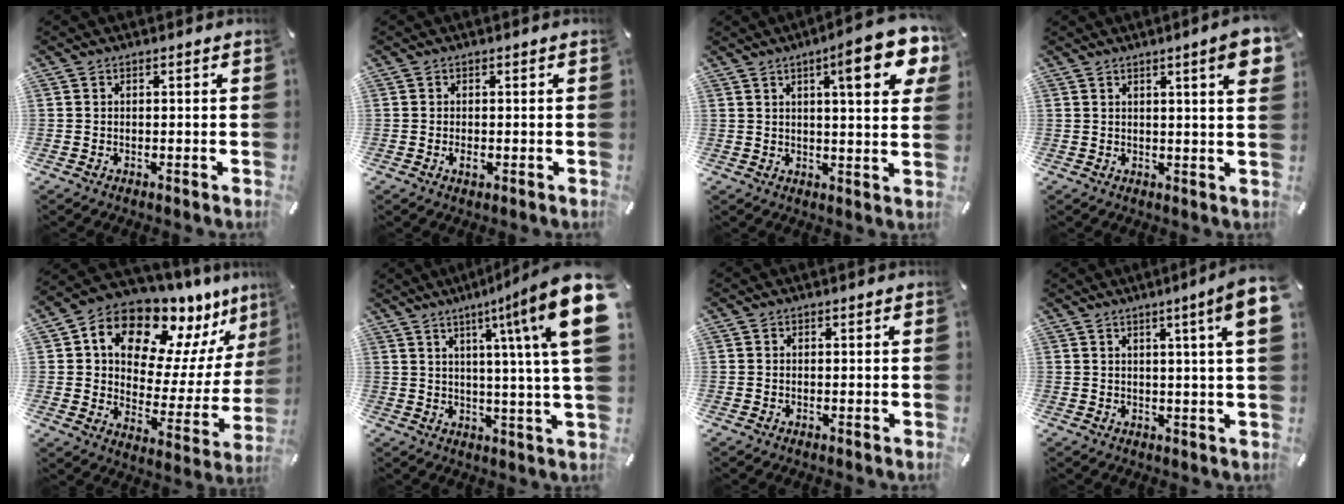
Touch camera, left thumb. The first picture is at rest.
{"total": 1.6, "force": [-0.3, 1.1, 1.1], "torque": [-0.021, 0.001, -0.005]}
{"total": 13.8, "force": [6.9, 3.6, 11.4], "torque": [-0.153, -0.029, 0.101]}
{"total": 7.3, "force": [3.1, 0.8, 6.5], "torque": [-0.100, -0.012, 0.047]}
{"total": 15.1, "force": [11.8, 7.6, 5.6], "torque": [-0.101, -0.106, 0.204]}
{"total": 19.1, "force": [7.1, 2.1, 17.6], "torque": [-0.259, -0.048, 0.094]}
{"total": 0.0}
{"total": 8.1, "force": [3.3, -0.3, 7.4], "torque": [-0.118, -0.014, 0.049]}